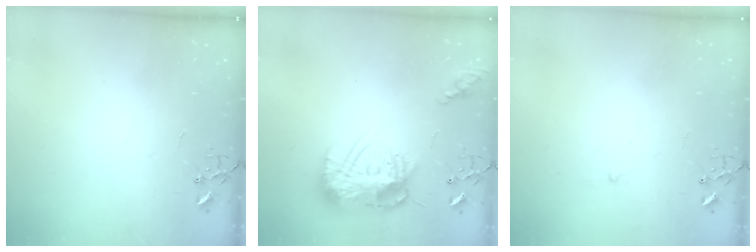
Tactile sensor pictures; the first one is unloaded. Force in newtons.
{"total": 17.2, "press": 17.2, "slide": 1.4}
{"total": 2.7, "press": 2.7, "slide": 0.3}